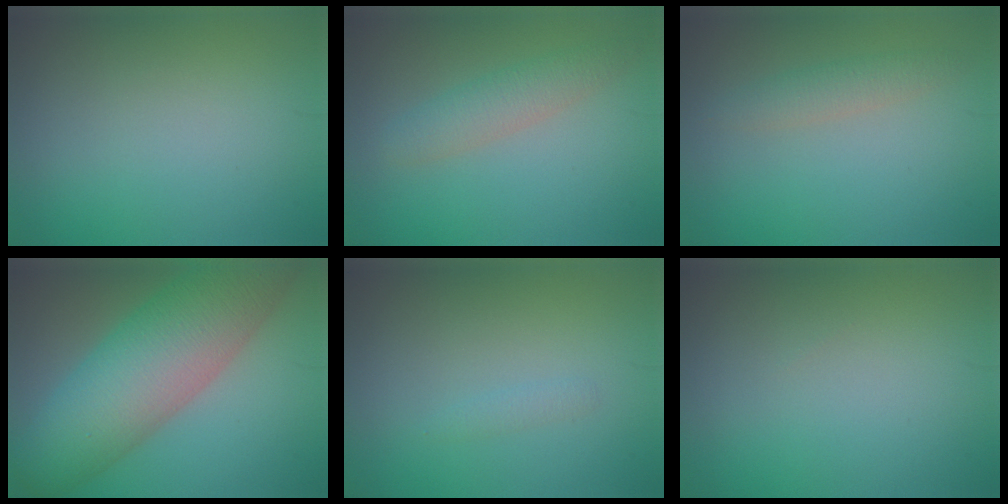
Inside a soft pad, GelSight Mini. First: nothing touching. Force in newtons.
{"total": 2.6, "press": 2.6, "slide": 0.2}
{"total": 1.7, "press": 1.7, "slide": 0.1}
{"total": 10.7, "press": 10.7, "slide": 0.6}
{"total": 0.7, "press": 0.7, "slide": 0.1}
{"total": 0.0}